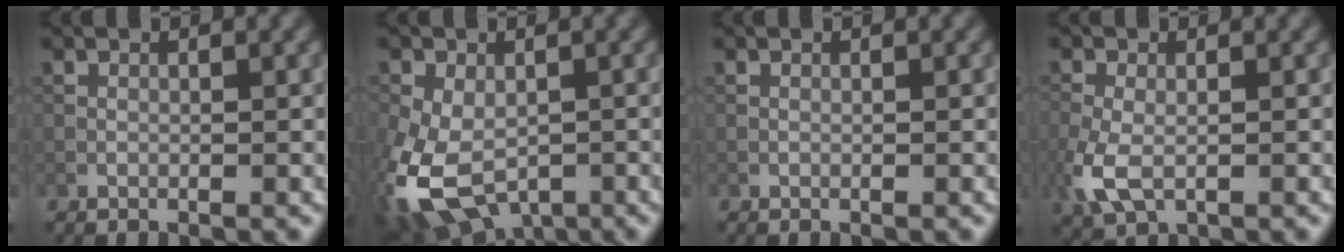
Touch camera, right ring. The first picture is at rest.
{"total": 11.5, "force": [-4.6, 6.8, 8.1], "torque": [-0.190, -0.044, -0.075]}
{"total": 0.0}
{"total": 4.6, "force": [-1.4, 2.7, 3.4], "torque": [-0.090, -0.012, -0.028]}